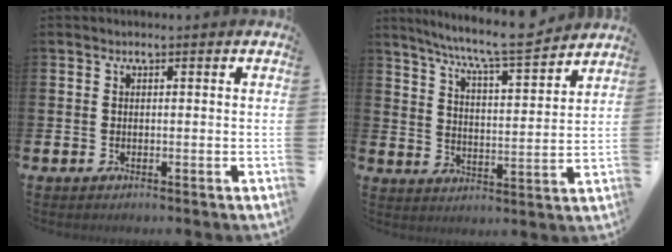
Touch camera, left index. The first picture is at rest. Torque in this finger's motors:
{"motor_torque": [0.97, -1.17, 0.29, 0.21]}